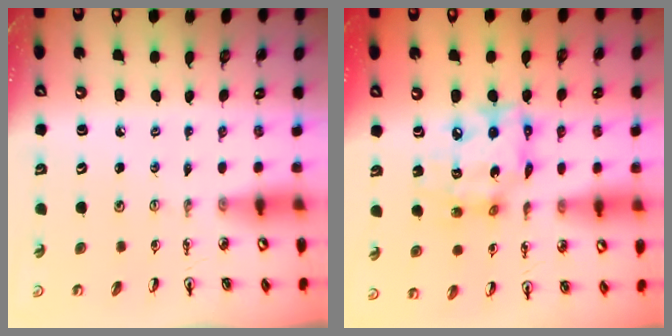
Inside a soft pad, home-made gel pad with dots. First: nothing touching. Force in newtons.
{"total": 14.7, "press": 14.6, "slide": 1.8}